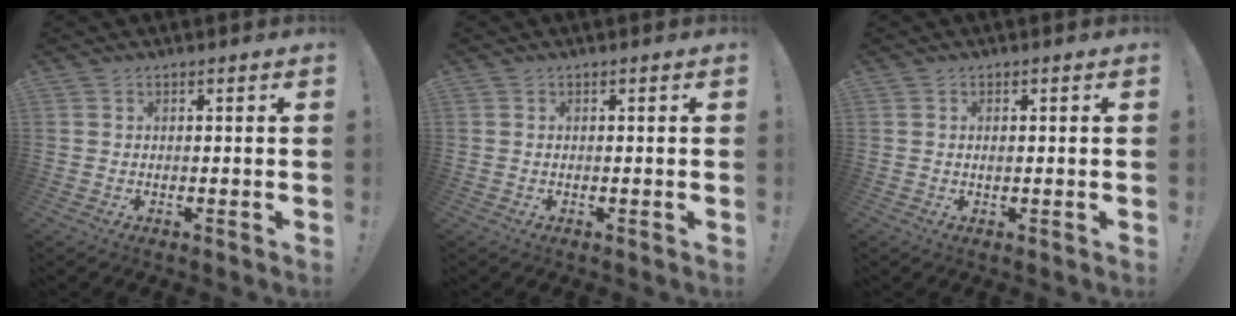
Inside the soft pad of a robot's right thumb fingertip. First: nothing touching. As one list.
[{"total": 0.0}, {"total": 0.7, "force": [-0.1, 0.2, 0.7], "torque": [-0.010, -0.001, -0.002]}]